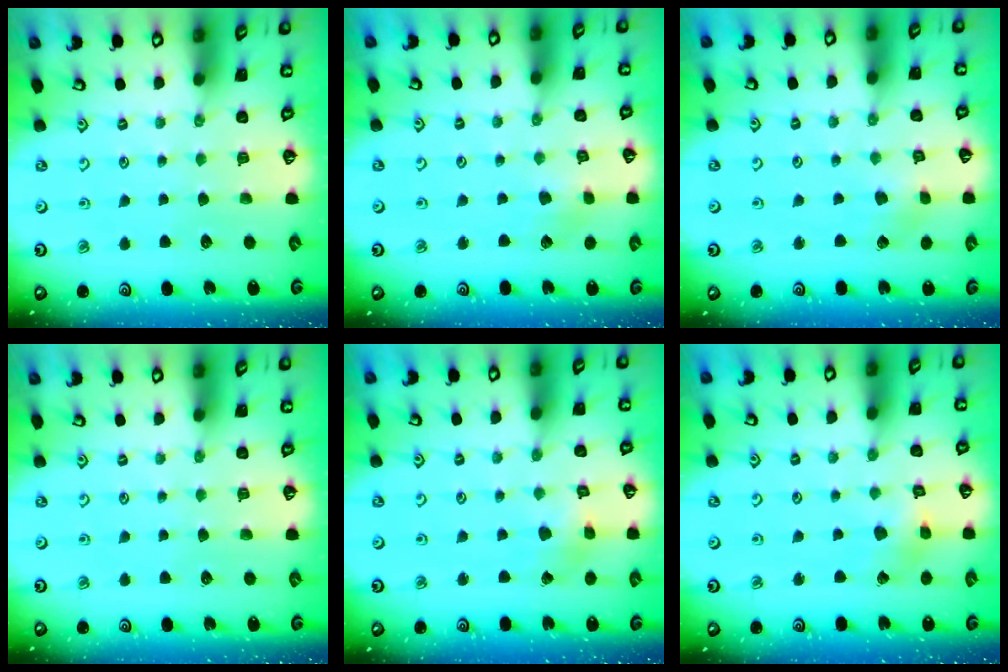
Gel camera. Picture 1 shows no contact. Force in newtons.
{"total": 2.9, "press": 2.9, "slide": 0.3}
{"total": 3.2, "press": 3.1, "slide": 0.3}
{"total": 0.0}
{"total": 2.6, "press": 2.6, "slide": 0.1}
{"total": 3.8, "press": 3.8, "slide": 0.4}